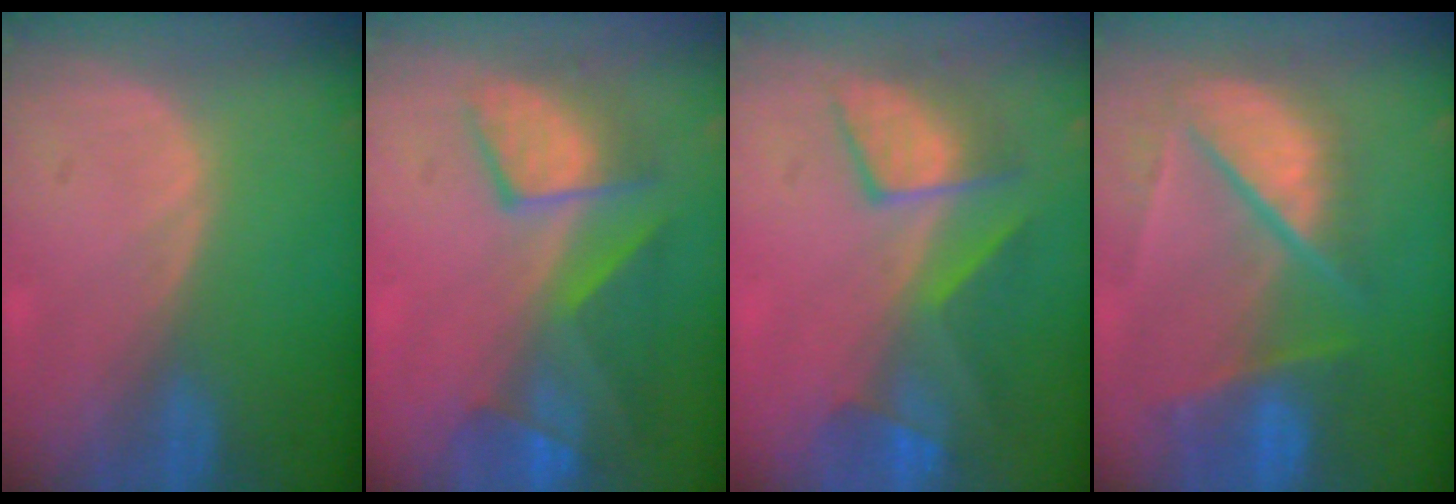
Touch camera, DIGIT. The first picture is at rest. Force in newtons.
{"total": 9.4, "press": 8.4, "slide": 4.2}
{"total": 7.6, "press": 7.5, "slide": 1.2}
{"total": 10.3, "press": 8.6, "slide": 5.5}